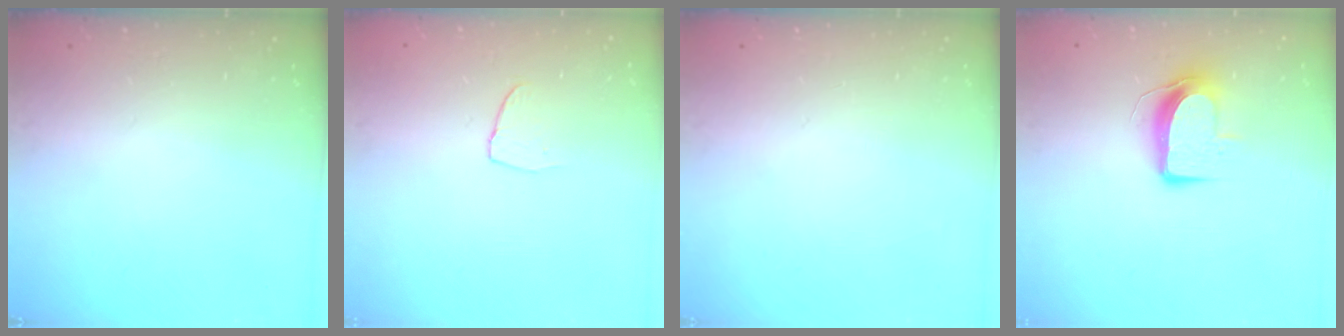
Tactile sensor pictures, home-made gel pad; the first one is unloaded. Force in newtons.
{"total": 3.8, "press": 3.8, "slide": 0.3}
{"total": 0.0}
{"total": 10.0, "press": 10.0, "slide": 1.0}